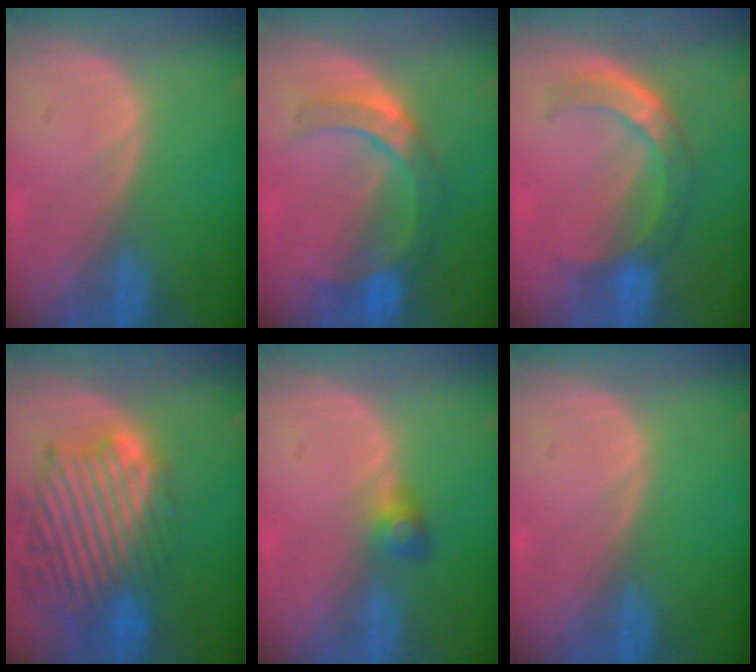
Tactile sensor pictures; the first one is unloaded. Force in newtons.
{"total": 7.0, "press": 6.9, "slide": 1.1}
{"total": 7.3, "press": 6.4, "slide": 3.5}
{"total": 13.6, "press": 11.7, "slide": 6.8}
{"total": 2.5, "press": 2.5, "slide": 0.5}
{"total": 0.0}